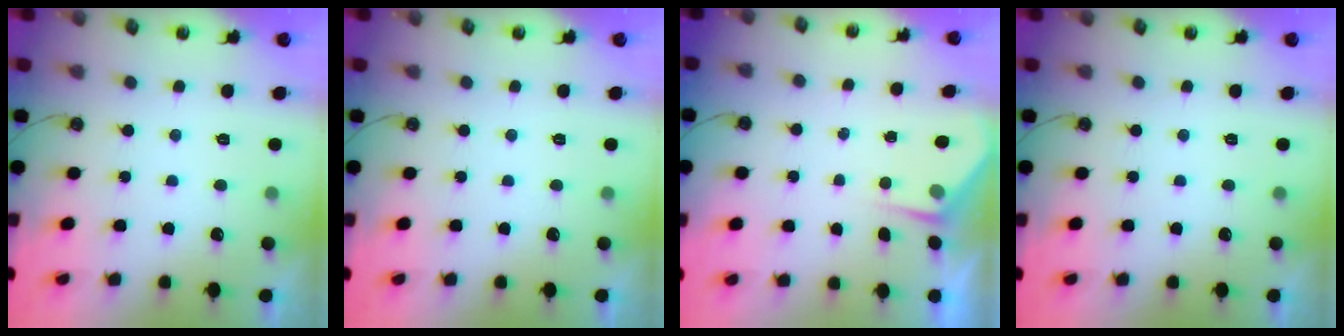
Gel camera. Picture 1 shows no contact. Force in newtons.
{"total": 0.0}
{"total": 2.7, "press": 2.7, "slide": 0.3}
{"total": 0.0}